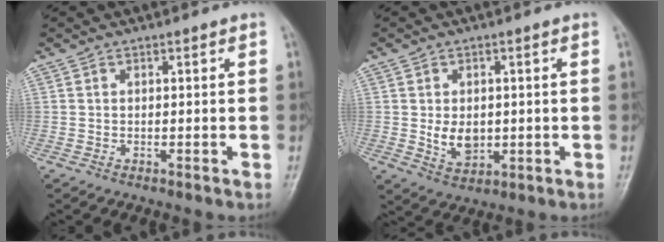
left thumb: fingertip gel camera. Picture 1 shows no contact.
{"total": 5.4, "force": [0.1, 4.0, 3.7], "torque": [-0.043, -0.008, 0.012]}